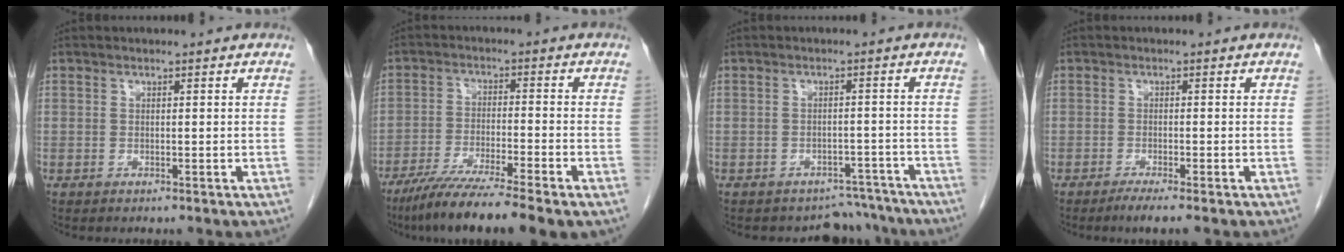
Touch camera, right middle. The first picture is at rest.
{"total": 10.9, "force": [-8.1, -0.2, 7.3], "torque": [-0.118, -0.030, -0.133]}
{"total": 6.0, "force": [-5.4, 2.5, -0.9], "torque": [0.025, 0.024, -0.064]}
{"total": 2.7, "force": [-2.0, -0.3, 1.8], "torque": [-0.032, -0.005, -0.036]}